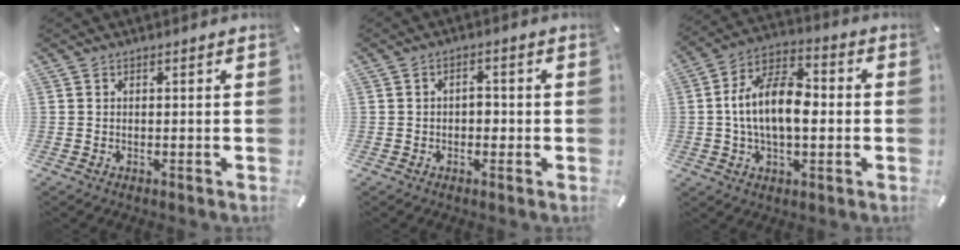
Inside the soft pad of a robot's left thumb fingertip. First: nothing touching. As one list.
[{"total": 2.6, "force": [-0.4, 1.9, 1.8], "torque": [-0.027, 0.005, -0.013]}, {"total": 13.5, "force": [-0.5, 8.0, 10.8], "torque": [-0.221, 0.009, -0.010]}]